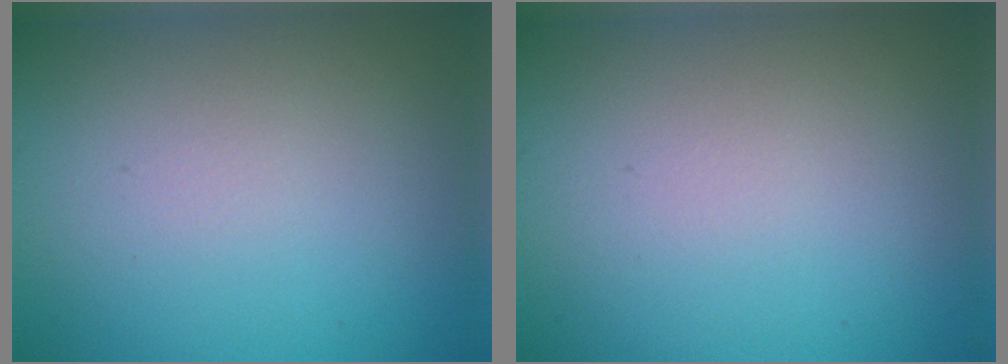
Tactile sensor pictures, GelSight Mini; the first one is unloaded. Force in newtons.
{"total": 0.0}